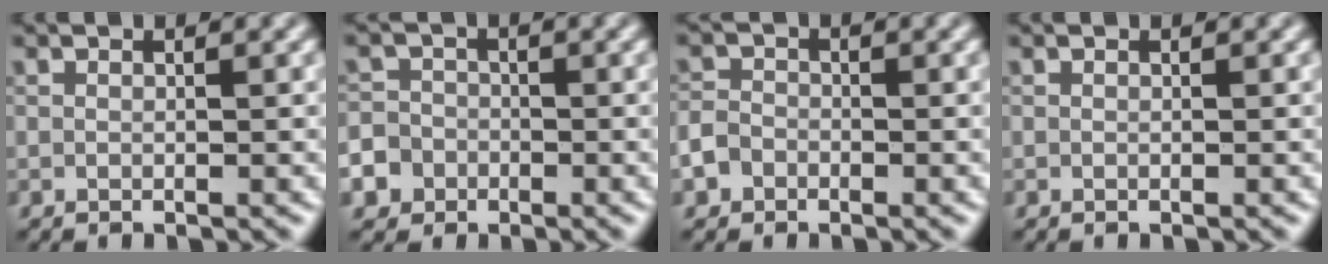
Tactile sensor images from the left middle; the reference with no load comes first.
{"total": 6.7, "force": [-3.6, 5.6, 1.3], "torque": [-0.031, -0.017, -0.081]}
{"total": 2.1, "force": [-1.1, 1.6, 0.8], "torque": [-0.009, 0.002, -0.027]}
{"total": 0.0}